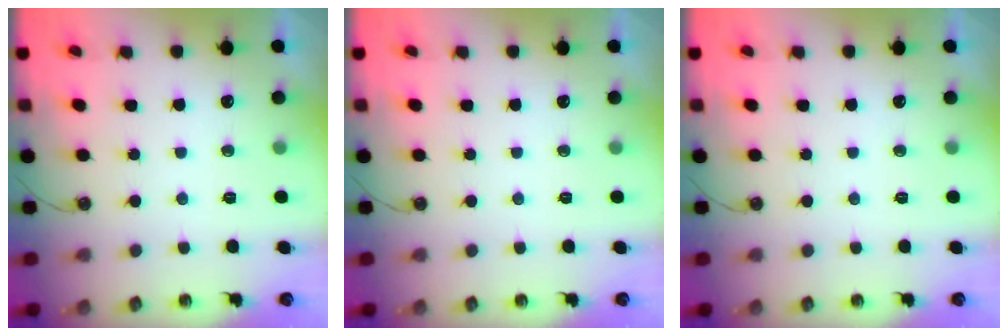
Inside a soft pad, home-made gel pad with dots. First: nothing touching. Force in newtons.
{"total": 0.0}
{"total": 0.0}